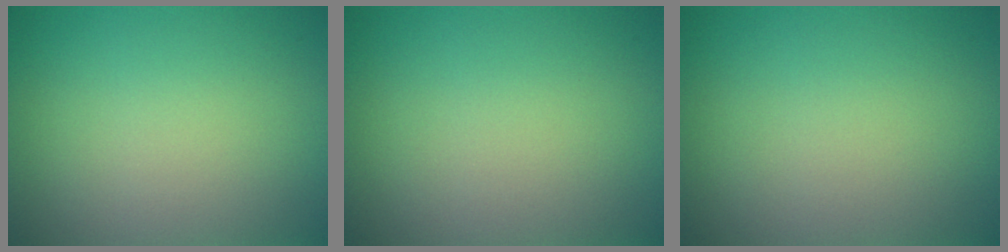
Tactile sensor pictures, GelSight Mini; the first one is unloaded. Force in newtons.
{"total": 0.0}
{"total": 0.0}